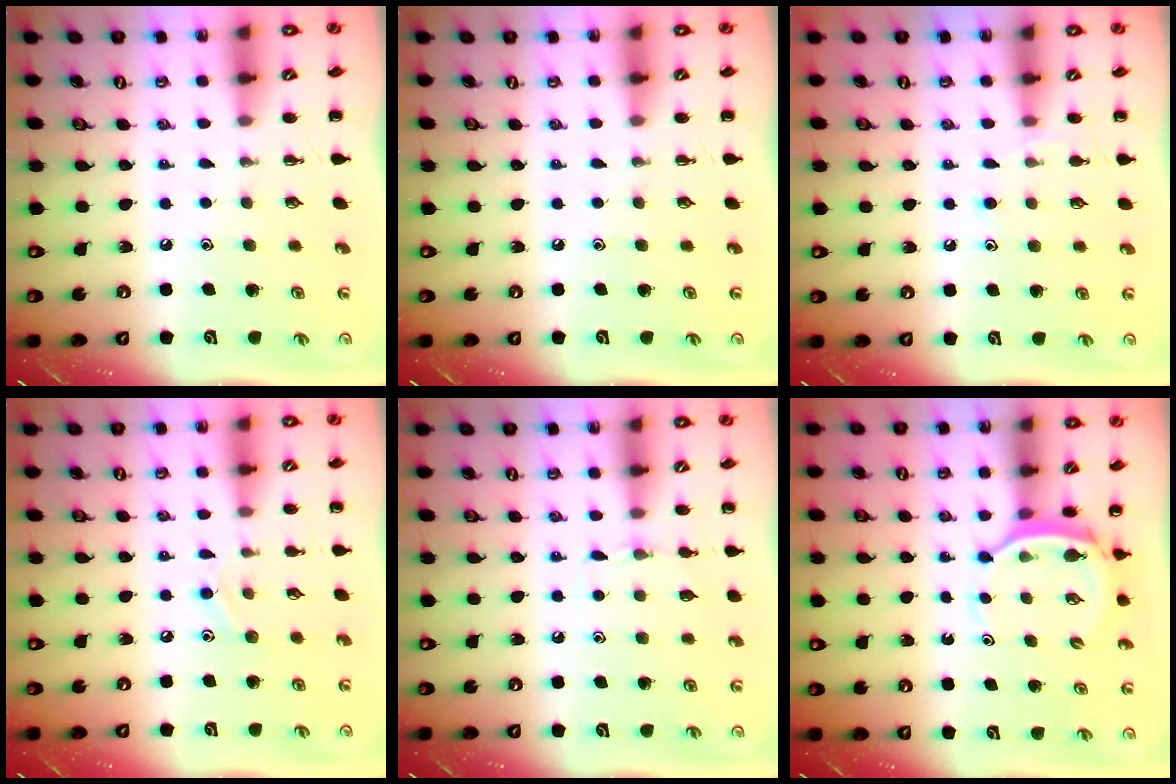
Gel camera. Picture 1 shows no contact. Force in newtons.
{"total": 0.0}
{"total": 6.3, "press": 6.0, "slide": 1.9}
{"total": 7.6, "press": 7.4, "slide": 1.8}
{"total": 4.7, "press": 4.4, "slide": 1.5}
{"total": 4.3, "press": 4.2, "slide": 0.9}